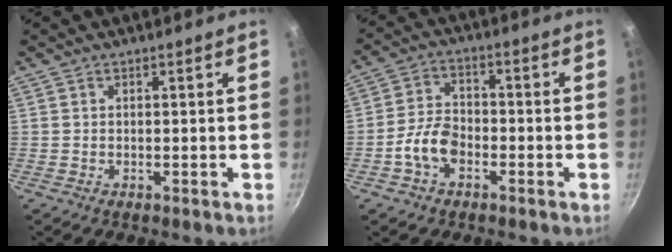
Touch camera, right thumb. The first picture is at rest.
{"total": 6.9, "force": [-2.9, 4.4, 4.4], "torque": [-0.070, 0.032, -0.060]}